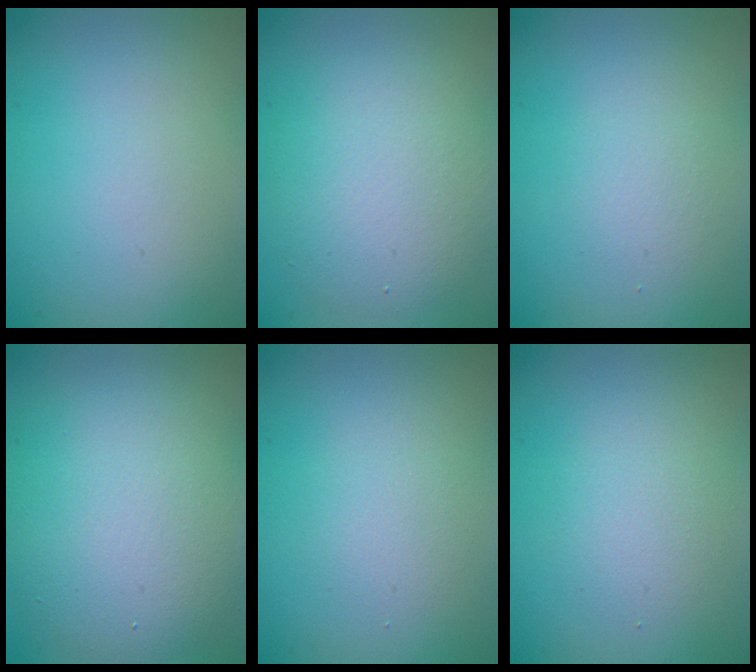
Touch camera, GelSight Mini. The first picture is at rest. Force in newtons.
{"total": 5.0, "press": 5.0, "slide": 0.4}
{"total": 1.2, "press": 1.2, "slide": 0.0}
{"total": 8.5, "press": 8.5, "slide": 0.5}
{"total": 1.7, "press": 1.7, "slide": 0.0}
{"total": 2.0, "press": 2.0, "slide": 0.1}